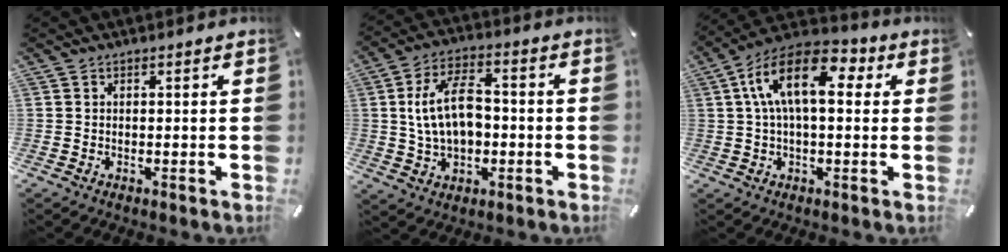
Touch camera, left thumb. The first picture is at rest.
{"total": 12.9, "force": [0.0, 8.4, 9.8], "torque": [-0.183, 0.015, 0.002]}
{"total": 15.0, "force": [4.1, 7.8, 12.2], "torque": [-0.225, 0.000, 0.069]}